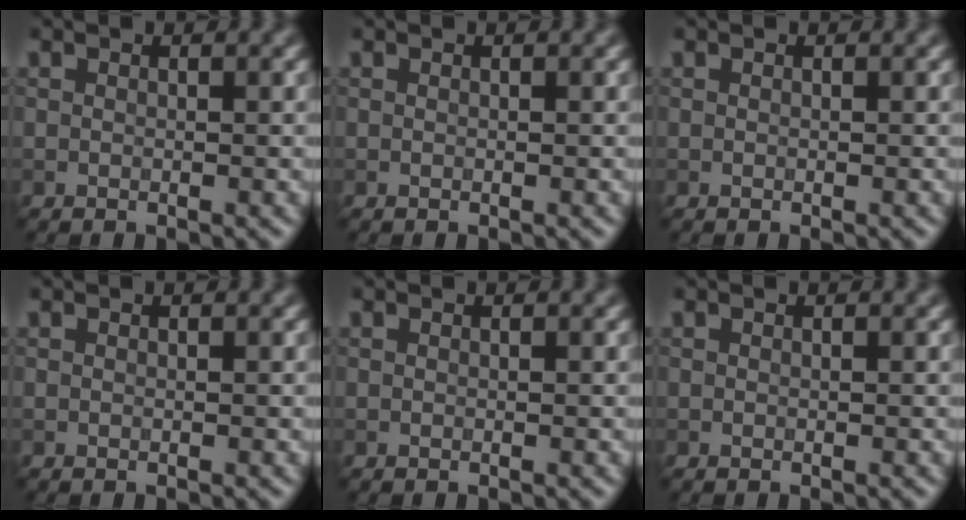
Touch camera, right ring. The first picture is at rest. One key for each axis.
{"total": 0.0}
{"total": 0.0}
{"total": 0.0}
{"total": 0.0}
{"total": 0.0}